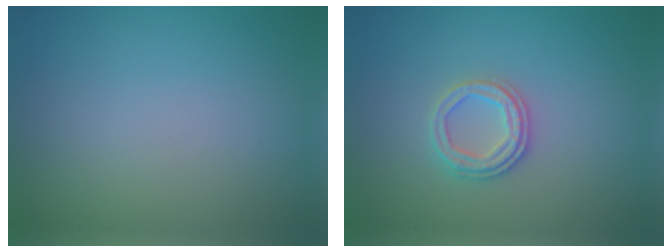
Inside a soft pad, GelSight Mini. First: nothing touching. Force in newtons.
{"total": 2.5, "press": 2.4, "slide": 0.6}